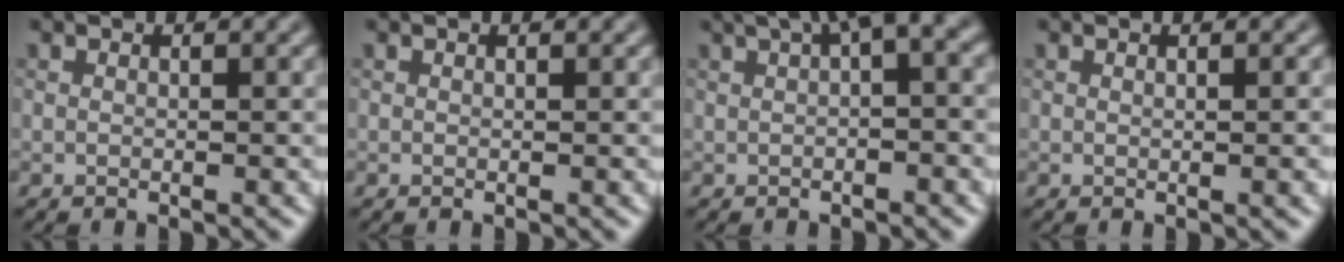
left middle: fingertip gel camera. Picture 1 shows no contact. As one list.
[{"total": 0.0}, {"total": 4.9, "force": [2.1, 0.9, 4.4], "torque": [-0.063, 0.023, 0.044]}, {"total": 2.2, "force": [0.5, 0.9, 1.9], "torque": [-0.009, 0.009, -0.005]}]